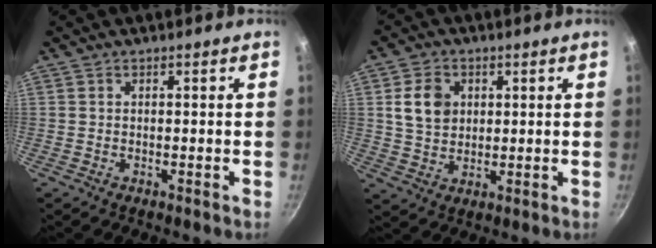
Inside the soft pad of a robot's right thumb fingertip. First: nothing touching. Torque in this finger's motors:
{"motor_torque": [0.13, 0.26, 0.72, 0.35, 0.01]}